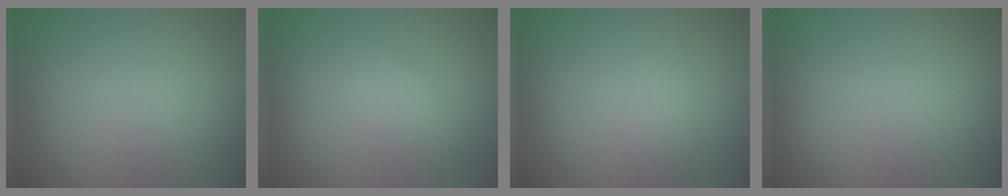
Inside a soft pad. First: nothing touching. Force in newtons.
{"total": 1.3, "press": 1.3, "slide": 0.0}
{"total": 1.1, "press": 1.1, "slide": 0.0}
{"total": 0.0}